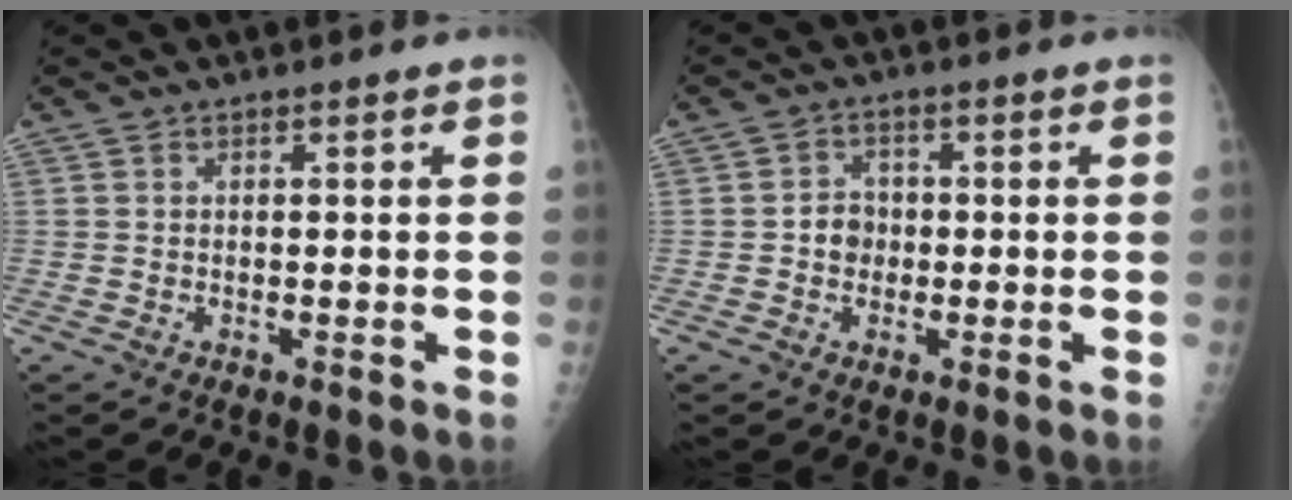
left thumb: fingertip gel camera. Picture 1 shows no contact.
{"total": 3.6, "force": [-0.5, 3.2, 1.5], "torque": [-0.004, 0.009, -0.014]}